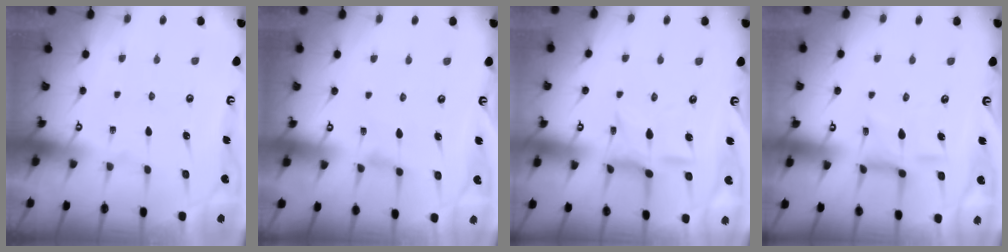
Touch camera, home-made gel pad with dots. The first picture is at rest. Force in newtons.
{"total": 1.5, "press": 1.5, "slide": 0.4}
{"total": 9.2, "press": 9.2, "slide": 0.7}
{"total": 9.2, "press": 9.2, "slide": 0.6}